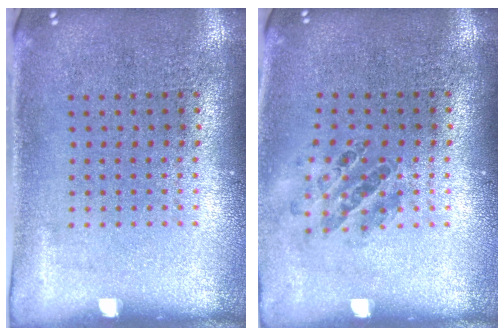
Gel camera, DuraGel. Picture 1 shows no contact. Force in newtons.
{"total": 0.8, "press": 0.8, "slide": 0.2}